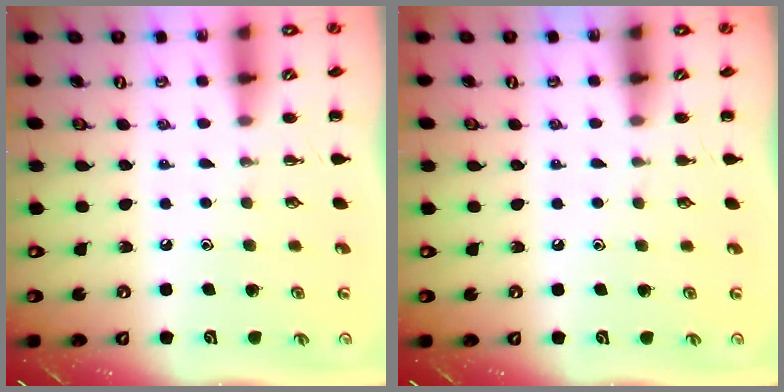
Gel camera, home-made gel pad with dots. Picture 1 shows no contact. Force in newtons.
{"total": 0.0}